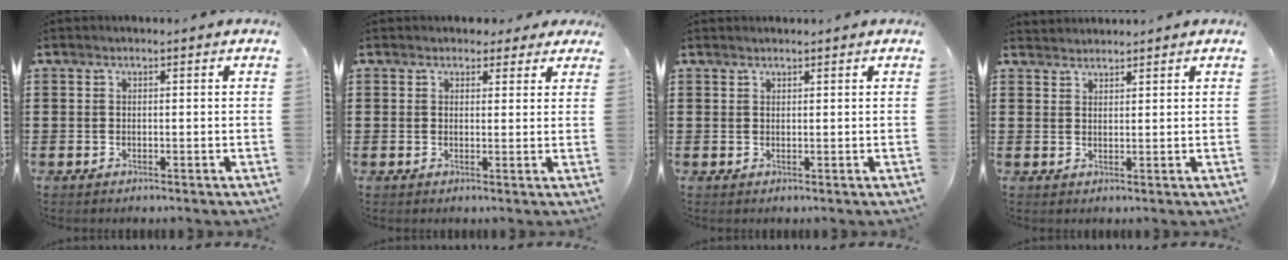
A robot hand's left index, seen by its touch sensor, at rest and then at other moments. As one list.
[{"total": 2.3, "force": [1.7, 1.5, 0.2], "torque": [-0.006, 0.006, 0.030]}, {"total": 0.7, "force": [0.7, 0.0, 0.1], "torque": [-0.003, 0.000, 0.014]}, {"total": 1.8, "force": [1.8, 0.1, -0.3], "torque": [0.002, 0.002, 0.036]}]